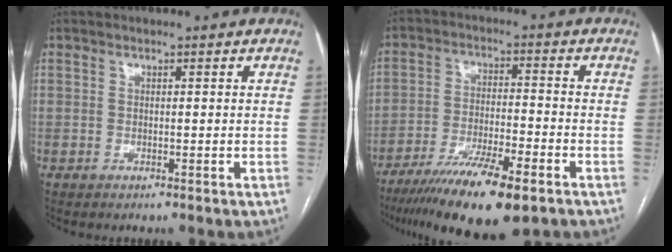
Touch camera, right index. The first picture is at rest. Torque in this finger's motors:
{"motor_torque": [0.34, -0.39, 0.36, 0.04]}